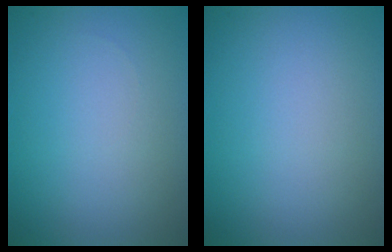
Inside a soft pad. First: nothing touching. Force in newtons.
{"total": 0.0}